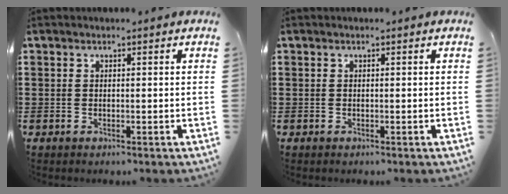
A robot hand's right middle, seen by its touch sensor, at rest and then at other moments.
{"total": 0.0}